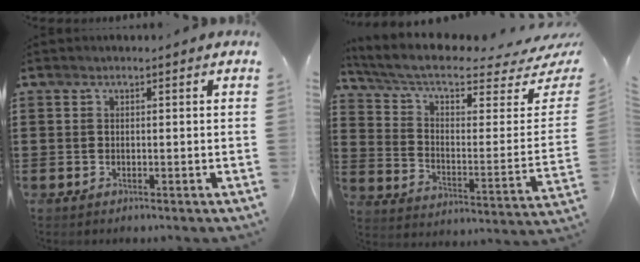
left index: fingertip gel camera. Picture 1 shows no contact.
{"total": 7.3, "force": [5.3, 1.8, 4.6], "torque": [-0.104, -0.048, 0.089]}